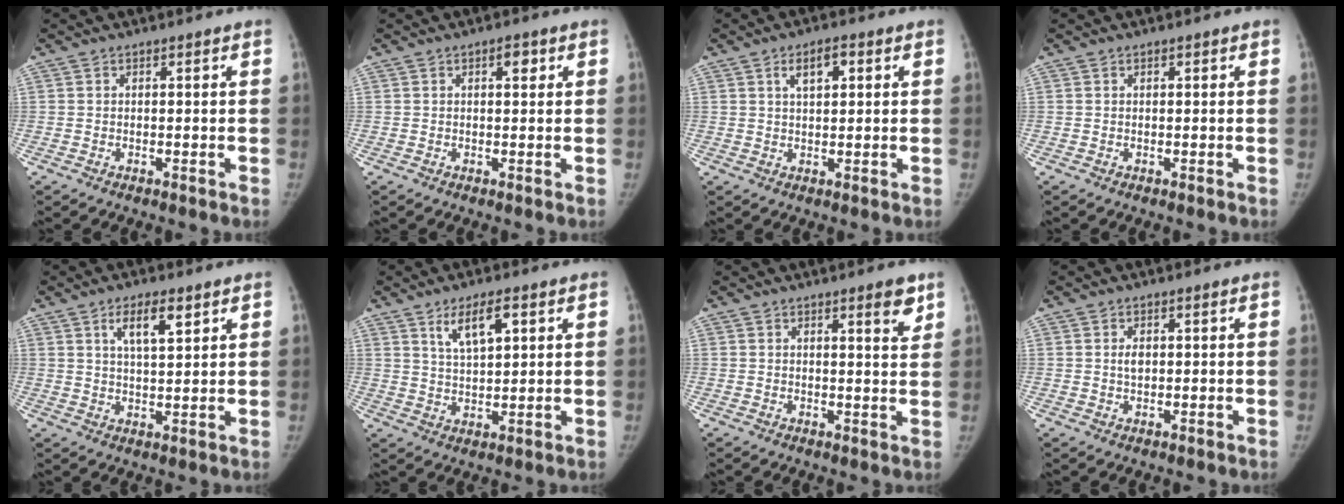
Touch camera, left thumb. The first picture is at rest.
{"total": 2.0, "force": [0.9, 1.0, 1.6], "torque": [-0.014, 0.001, 0.011]}
{"total": 4.5, "force": [1.8, 2.1, 3.5], "torque": [-0.049, 0.002, 0.030]}
{"total": 0.0}
{"total": 6.3, "force": [3.4, 2.2, 4.9], "torque": [-0.073, -0.018, 0.059]}
{"total": 6.8, "force": [3.4, 2.6, 5.3], "torque": [-0.085, -0.016, 0.065]}
{"total": 4.1, "force": [2.6, 0.8, 3.0], "torque": [-0.034, -0.017, 0.034]}
{"total": 1.8, "force": [0.4, 1.1, 1.3], "torque": [-0.018, 0.001, 0.007]}